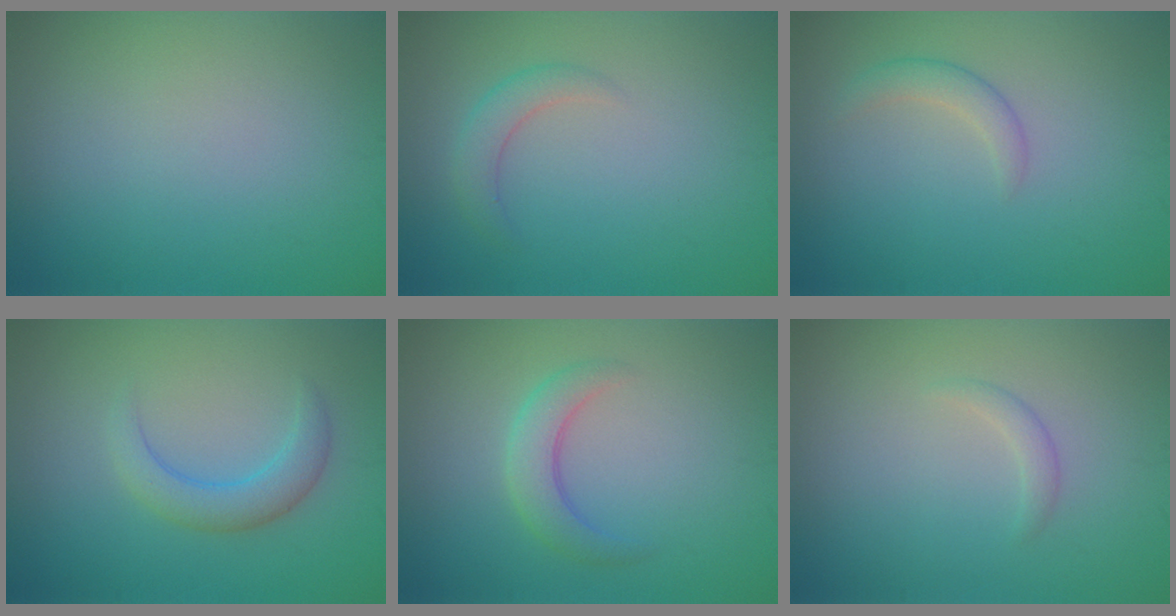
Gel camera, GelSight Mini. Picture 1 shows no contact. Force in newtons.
{"total": 2.0, "press": 2.0, "slide": 0.1}
{"total": 1.7, "press": 1.7, "slide": 0.1}
{"total": 2.9, "press": 2.9, "slide": 0.2}
{"total": 2.7, "press": 2.7, "slide": 0.2}
{"total": 0.9, "press": 0.9, "slide": 0.0}